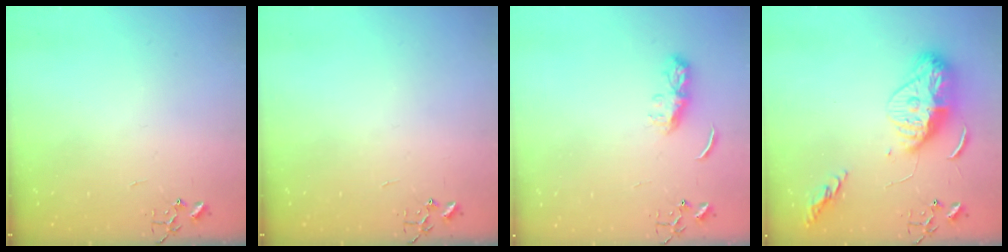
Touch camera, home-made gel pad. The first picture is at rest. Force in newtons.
{"total": 0.0}
{"total": 6.5, "press": 6.4, "slide": 0.6}
{"total": 15.2, "press": 15.2, "slide": 1.3}